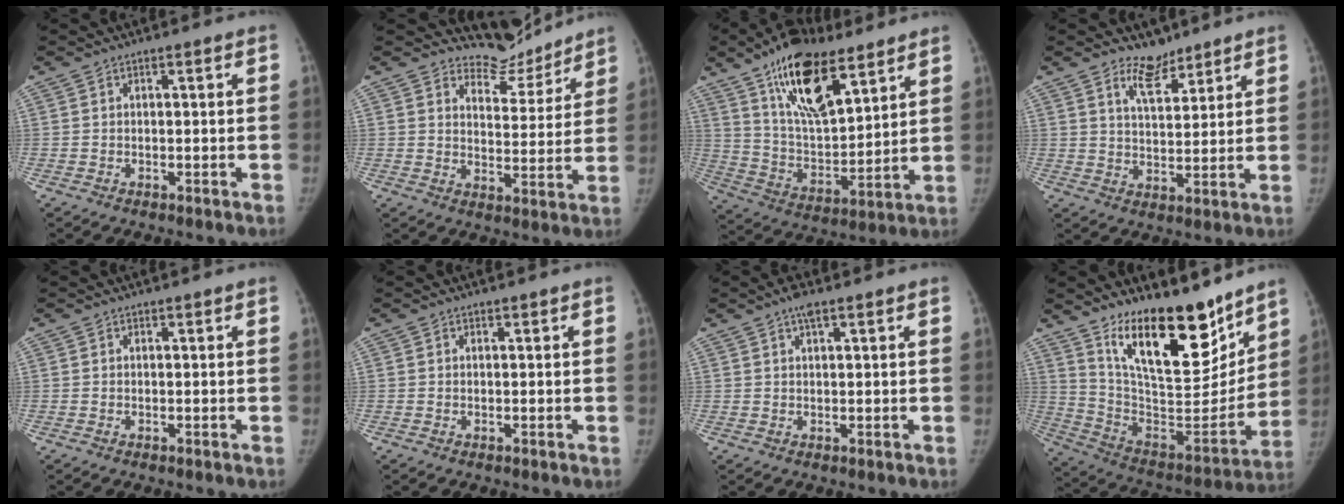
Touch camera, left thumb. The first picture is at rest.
{"total": 8.3, "force": [7.9, 2.4, -0.6], "torque": [0.039, -0.079, 0.123]}
{"total": 20.2, "force": [12.0, 8.6, 13.8], "torque": [-0.208, -0.057, 0.218]}
{"total": 6.1, "force": [4.8, 3.0, 2.3], "torque": [-0.016, -0.042, 0.083]}
{"total": 0.0}
{"total": 0.0}
{"total": 2.4, "force": [1.6, 0.7, 1.7], "torque": [-0.026, 0.000, 0.024]}
{"total": 23.8, "force": [16.6, 8.4, 14.8], "torque": [-0.185, -0.104, 0.284]}